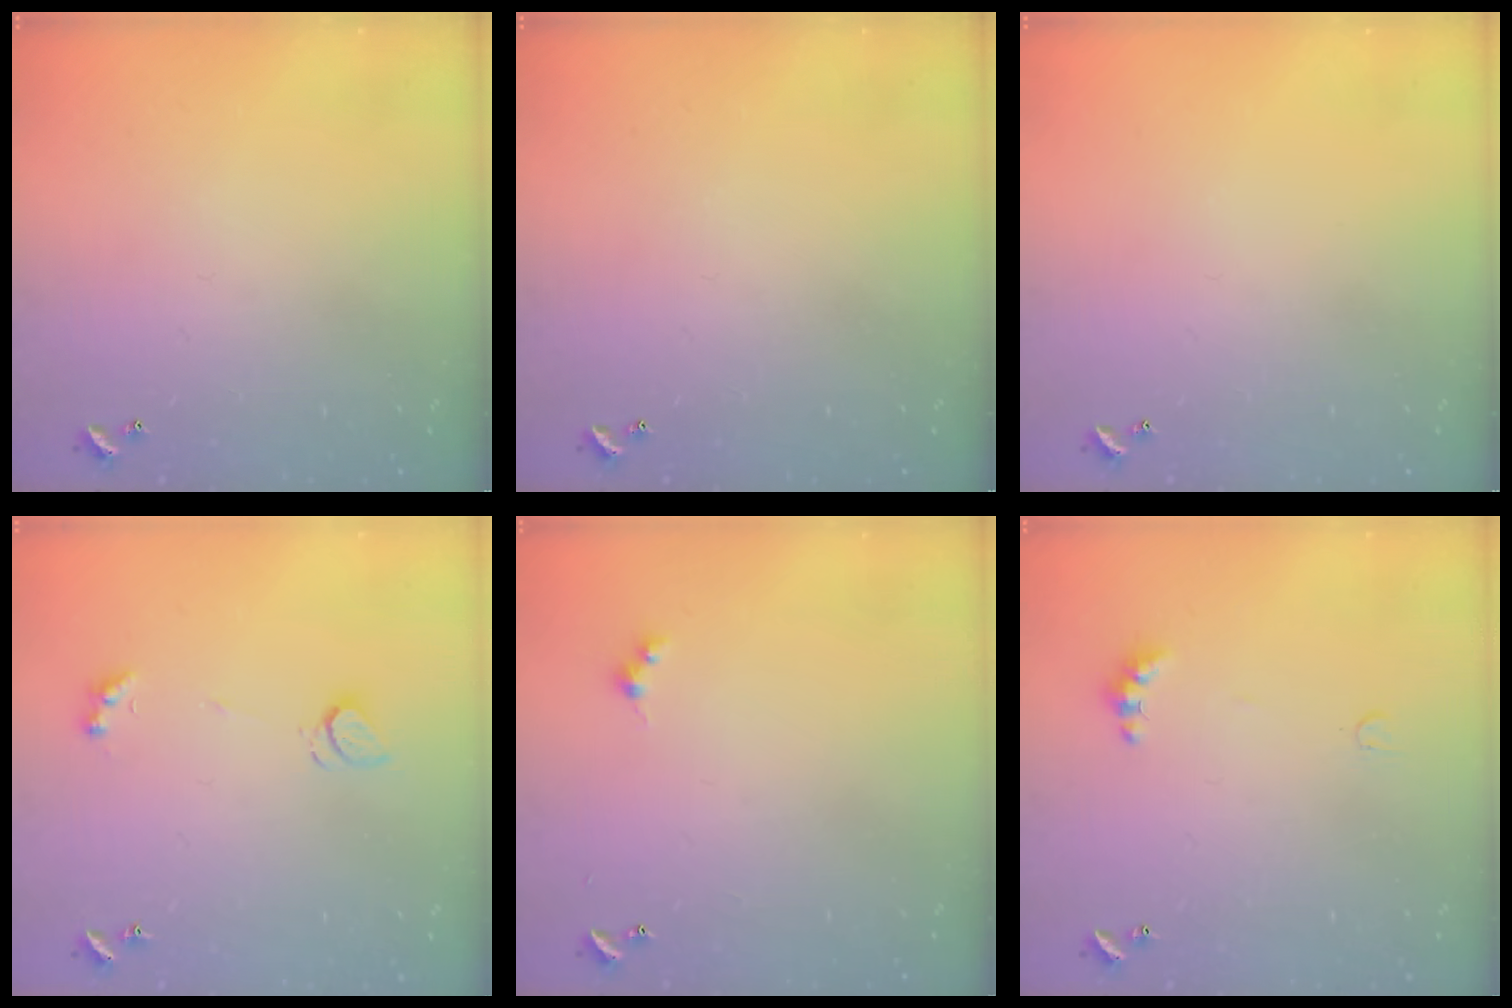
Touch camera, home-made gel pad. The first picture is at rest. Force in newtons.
{"total": 0.0}
{"total": 0.0}
{"total": 2.4, "press": 2.3, "slide": 0.6}
{"total": 2.6, "press": 2.6, "slide": 0.5}
{"total": 3.2, "press": 3.1, "slide": 0.8}